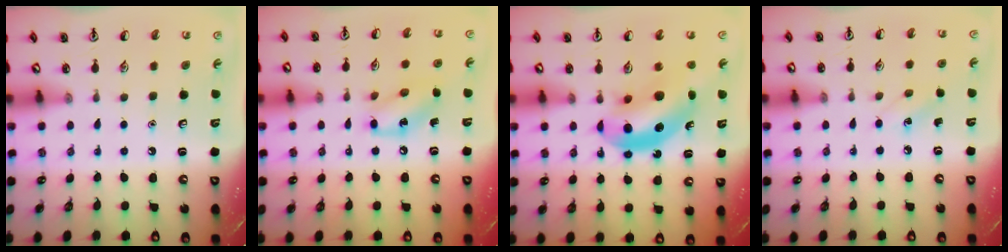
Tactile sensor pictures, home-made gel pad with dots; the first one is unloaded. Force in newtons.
{"total": 9.9, "press": 9.8, "slide": 1.3}
{"total": 11.3, "press": 10.7, "slide": 3.5}
{"total": 3.7, "press": 3.5, "slide": 1.2}